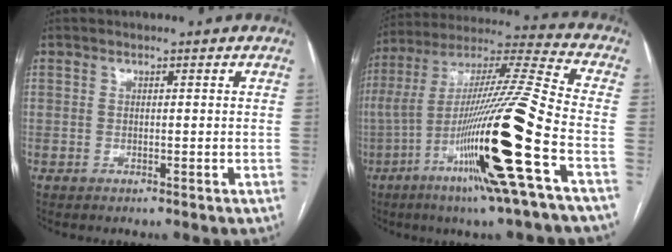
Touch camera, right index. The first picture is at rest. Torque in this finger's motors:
{"motor_torque": [2.14, 0.00, 1.05, 0.21]}